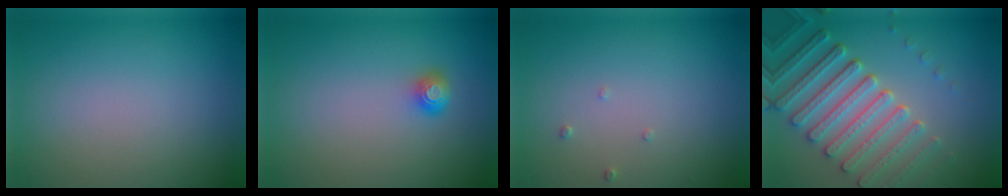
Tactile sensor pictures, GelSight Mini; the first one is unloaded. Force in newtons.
{"total": 1.7, "press": 1.3, "slide": 1.2}
{"total": 0.7, "press": 0.7, "slide": 0.2}
{"total": 6.7, "press": 5.6, "slide": 3.6}